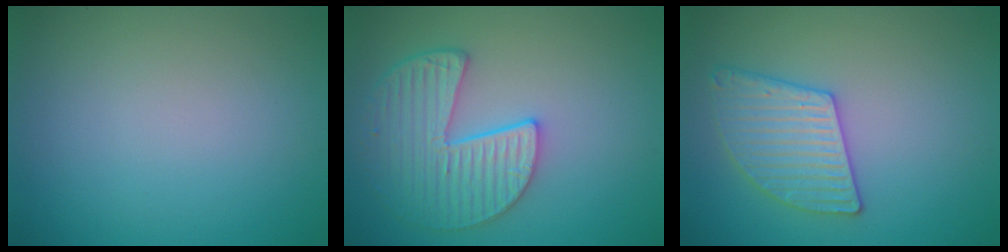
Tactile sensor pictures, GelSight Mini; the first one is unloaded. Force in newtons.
{"total": 4.9, "press": 4.7, "slide": 1.6}
{"total": 3.5, "press": 3.4, "slide": 0.8}